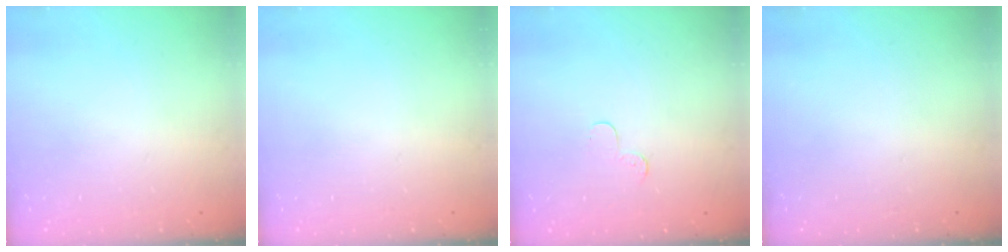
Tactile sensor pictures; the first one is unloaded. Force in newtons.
{"total": 0.0}
{"total": 3.2, "press": 3.2, "slide": 0.3}
{"total": 0.0}